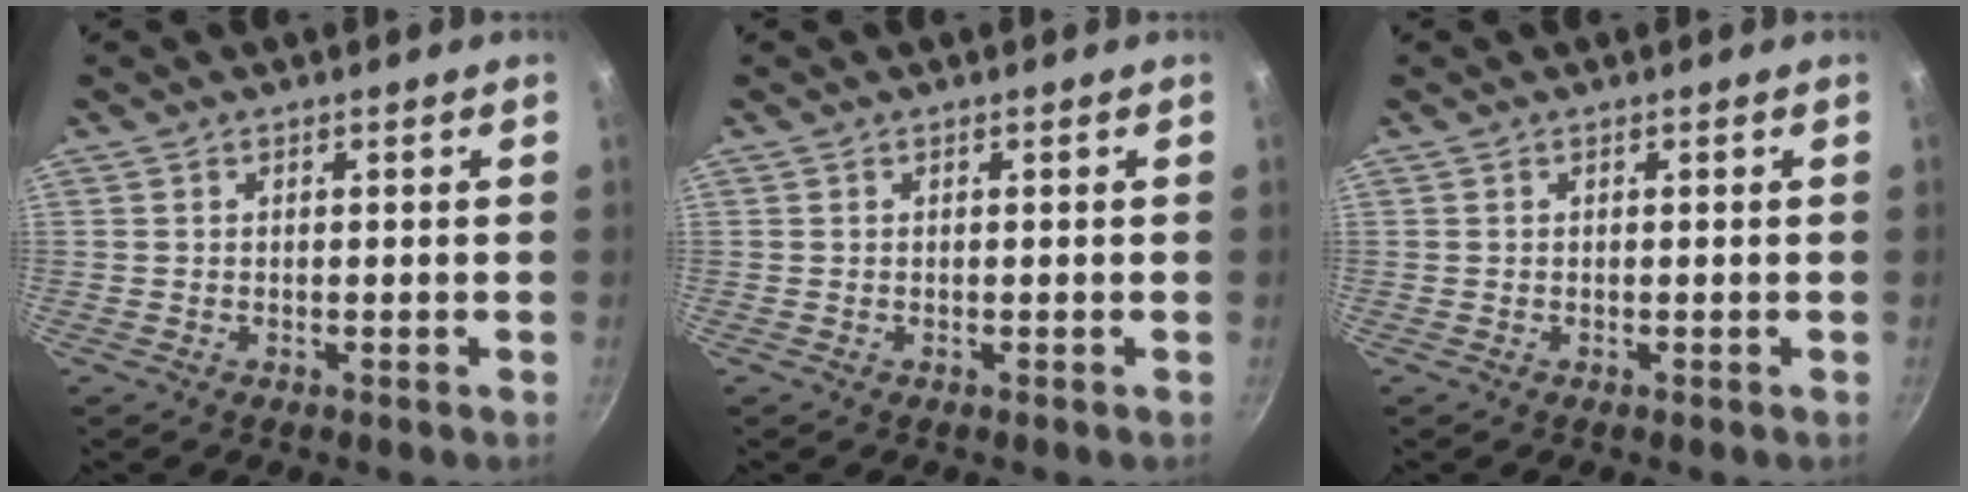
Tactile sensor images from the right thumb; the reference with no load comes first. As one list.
[{"total": 0.0}, {"total": 0.0}]